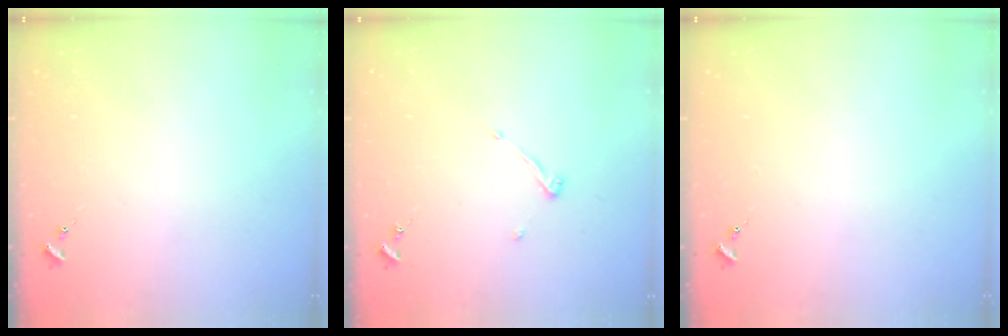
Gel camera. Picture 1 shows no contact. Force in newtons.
{"total": 3.9, "press": 3.9, "slide": 0.5}
{"total": 0.0}